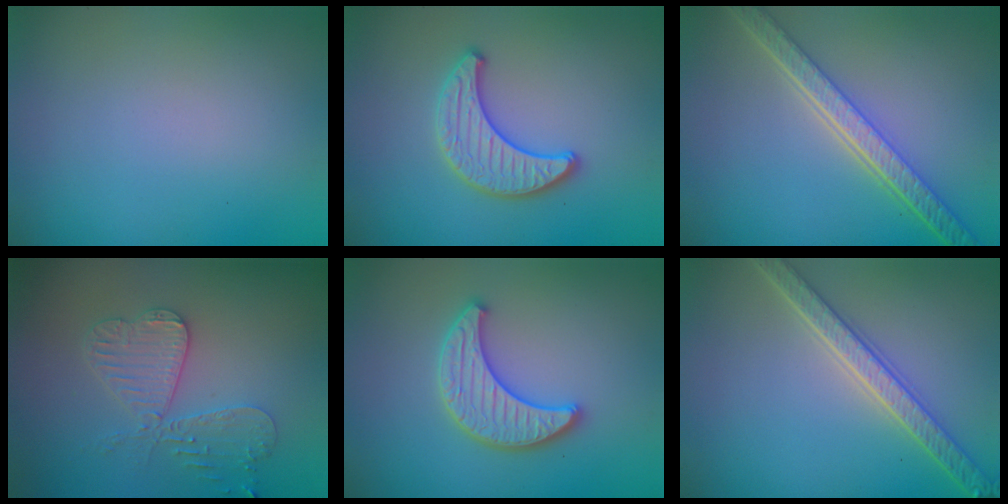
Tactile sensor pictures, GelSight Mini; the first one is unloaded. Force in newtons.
{"total": 2.7, "press": 2.7, "slide": 0.1}
{"total": 5.6, "press": 4.2, "slide": 3.7}
{"total": 4.0, "press": 3.7, "slide": 1.5}
{"total": 3.8, "press": 3.7, "slide": 0.9}
{"total": 4.2, "press": 3.6, "slide": 2.2}